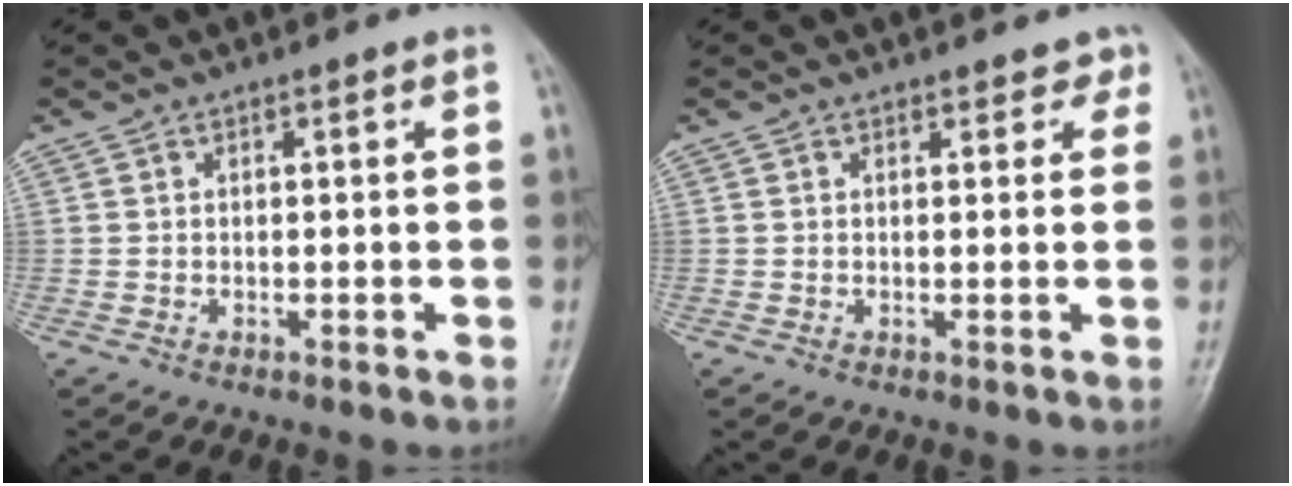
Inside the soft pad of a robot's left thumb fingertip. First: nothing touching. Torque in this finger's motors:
{"motor_torque": [-0.06, 0.02, -0.07, -0.18, 0.04]}